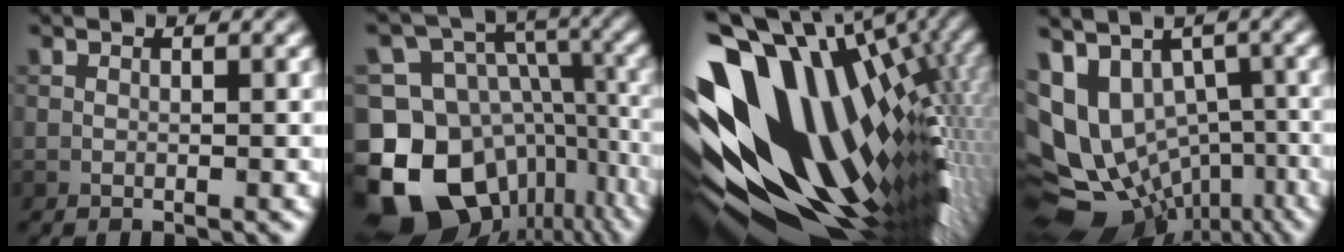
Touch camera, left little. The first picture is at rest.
{"total": 16.7, "force": [-8.1, 12.6, 7.4], "torque": [-0.175, -0.014, -0.118]}
{"total": 18.6, "force": [-0.2, 10.0, 15.7], "torque": [-0.283, -0.028, -0.003]}
{"total": 12.6, "force": [-0.5, 9.5, 8.3], "torque": [-0.162, -0.014, 0.043]}